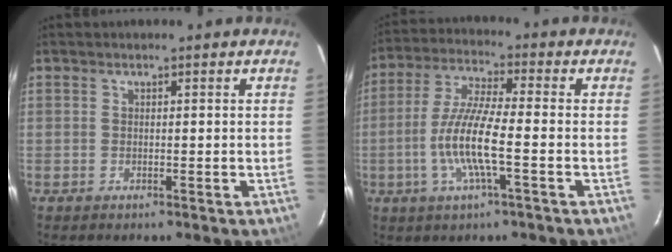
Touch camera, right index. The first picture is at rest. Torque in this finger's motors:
{"motor_torque": [1.86, -0.28, 0.90, 0.21]}